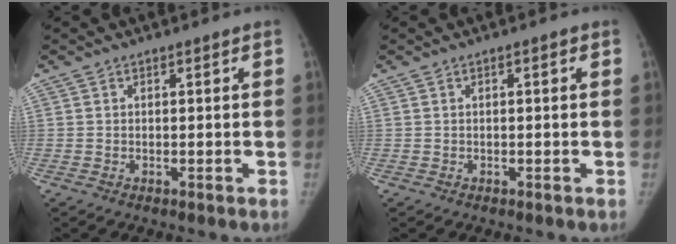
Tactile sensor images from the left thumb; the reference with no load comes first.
{"total": 0.8, "force": [0.2, 0.2, 0.7], "torque": [-0.013, 0.001, 0.001]}